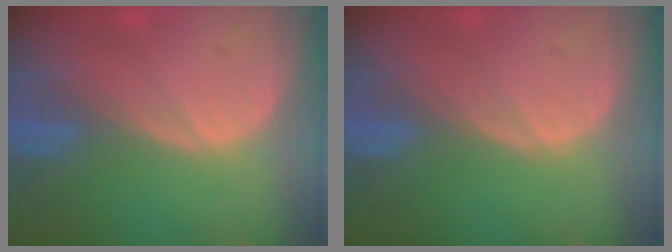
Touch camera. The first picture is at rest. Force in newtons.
{"total": 0.0}